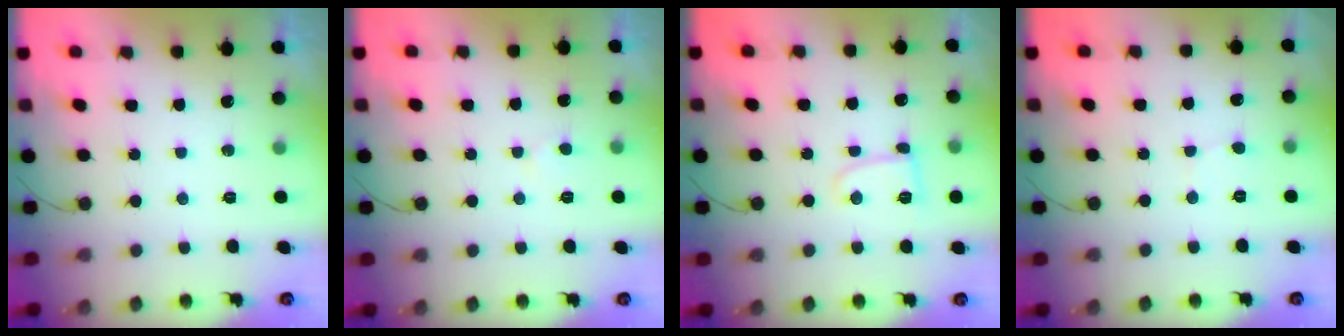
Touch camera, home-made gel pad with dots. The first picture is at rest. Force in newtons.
{"total": 2.5, "press": 2.5, "slide": 0.2}
{"total": 6.7, "press": 6.7, "slide": 0.6}
{"total": 1.6, "press": 1.6, "slide": 0.1}